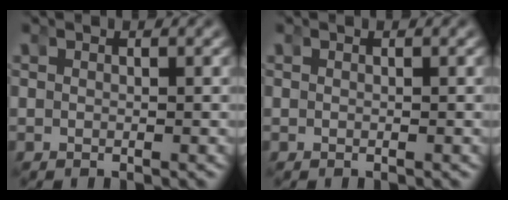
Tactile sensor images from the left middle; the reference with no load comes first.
{"total": 0.0}